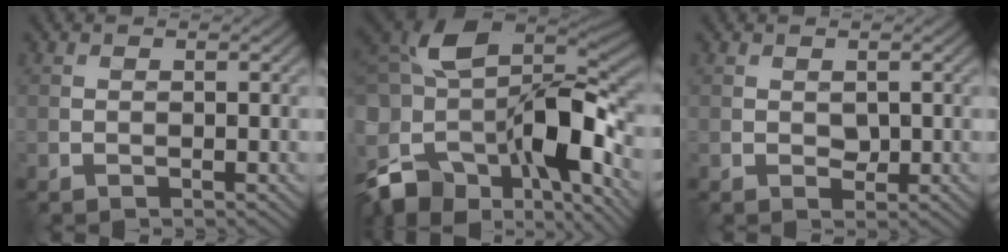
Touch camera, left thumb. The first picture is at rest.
{"total": 17.0, "force": [-3.0, 9.5, 13.8], "torque": [-0.292, -0.010, -0.049]}
{"total": 1.2, "force": [0.1, 1.0, 0.8], "torque": [-0.016, -0.004, 0.003]}